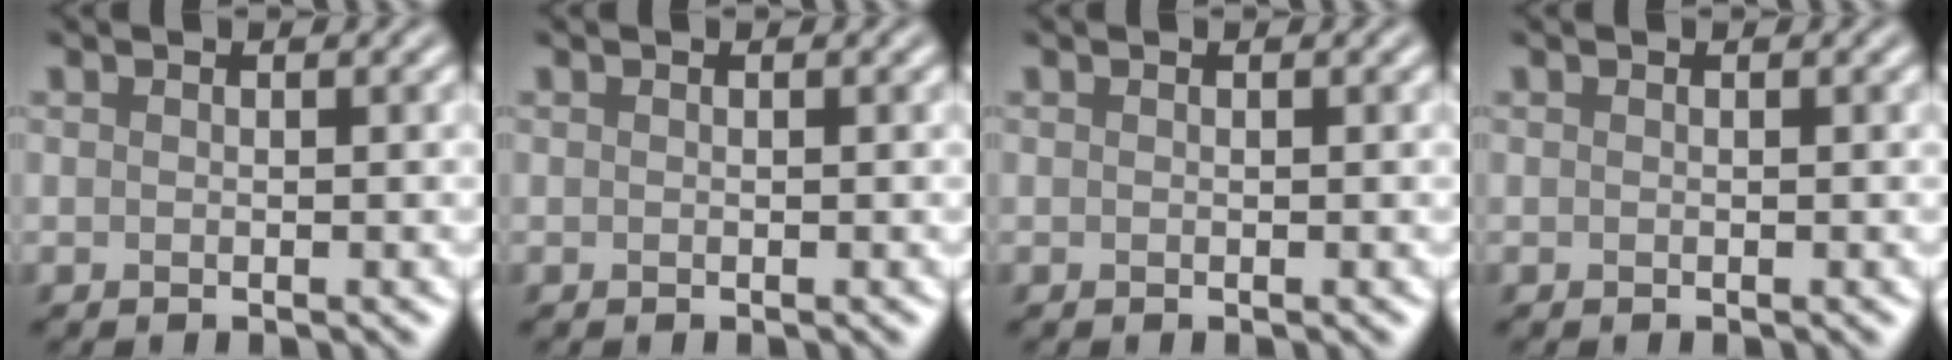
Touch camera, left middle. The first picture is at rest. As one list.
[{"total": 0.0}, {"total": 0.0}, {"total": 0.0}]